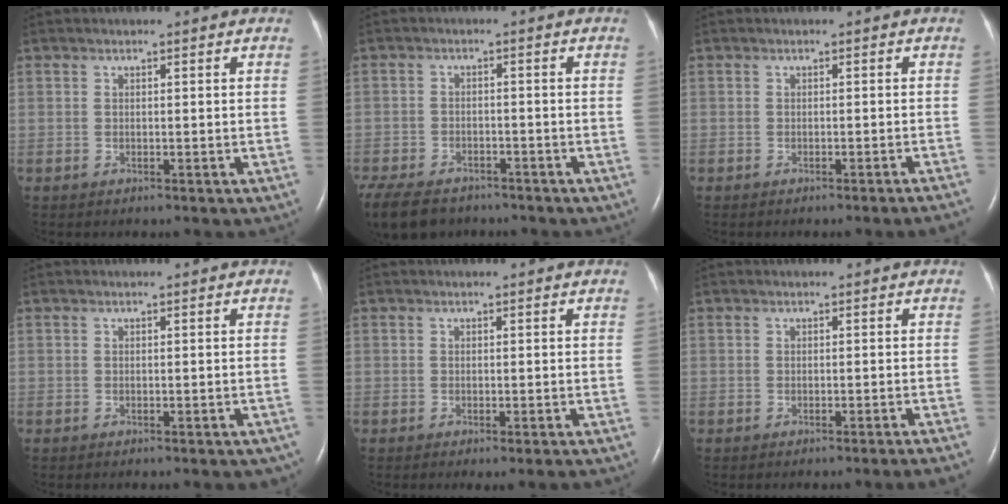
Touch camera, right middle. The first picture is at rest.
{"total": 13.4, "force": [-9.7, 7.0, 5.9], "torque": [-0.155, -0.027, -0.141]}
{"total": 2.8, "force": [-2.3, -1.0, 1.2], "torque": [-0.009, 0.005, -0.027]}
{"total": 3.2, "force": [-2.8, 0.7, 1.3], "torque": [-0.006, -0.004, -0.028]}
{"total": 1.5, "force": [-1.2, -0.5, 0.9], "torque": [-0.011, 0.000, -0.014]}
{"total": 2.6, "force": [-2.0, -1.1, 1.2], "torque": [-0.010, 0.005, -0.025]}